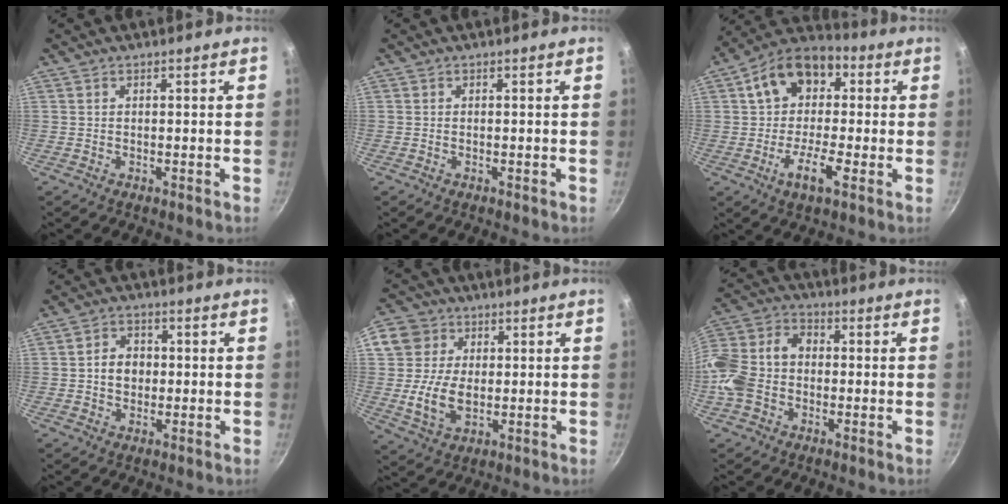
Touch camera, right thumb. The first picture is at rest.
{"total": 0.0}
{"total": 14.8, "force": [0.7, 9.6, 11.3], "torque": [-0.159, 0.034, -0.010]}
{"total": 5.0, "force": [-0.1, 4.2, 2.7], "torque": [-0.020, 0.009, -0.007]}
{"total": 11.3, "force": [0.5, 8.9, 6.9], "torque": [-0.105, -0.007, 0.003]}
{"total": 14.5, "force": [-2.3, 11.1, 9.1], "torque": [-0.174, 0.044, -0.060]}